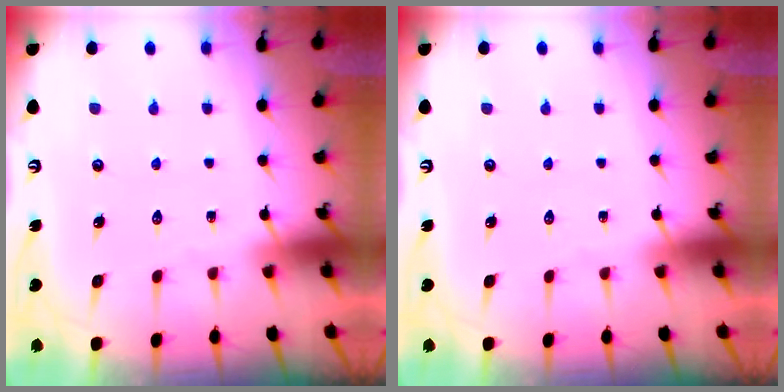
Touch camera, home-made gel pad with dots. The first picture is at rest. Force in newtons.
{"total": 0.0}